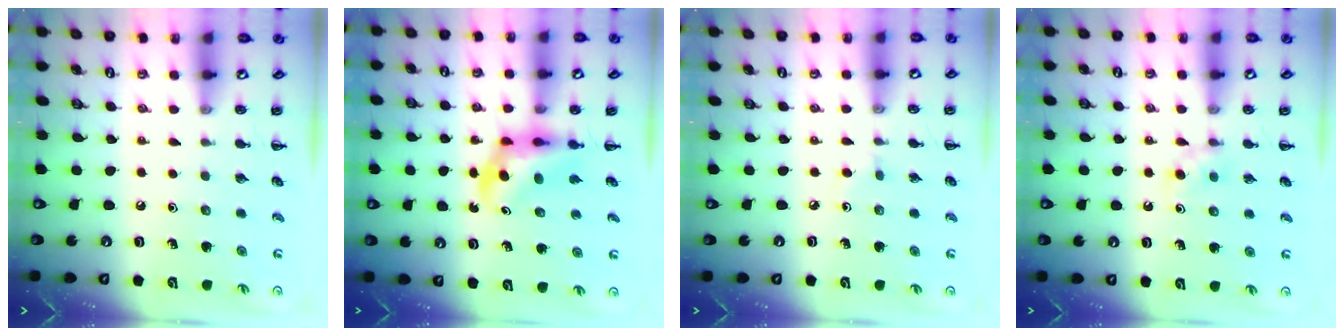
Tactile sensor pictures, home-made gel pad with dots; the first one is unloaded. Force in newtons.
{"total": 5.5, "press": 5.3, "slide": 1.5}
{"total": 2.0, "press": 1.7, "slide": 1.0}
{"total": 3.0, "press": 2.7, "slide": 1.2}